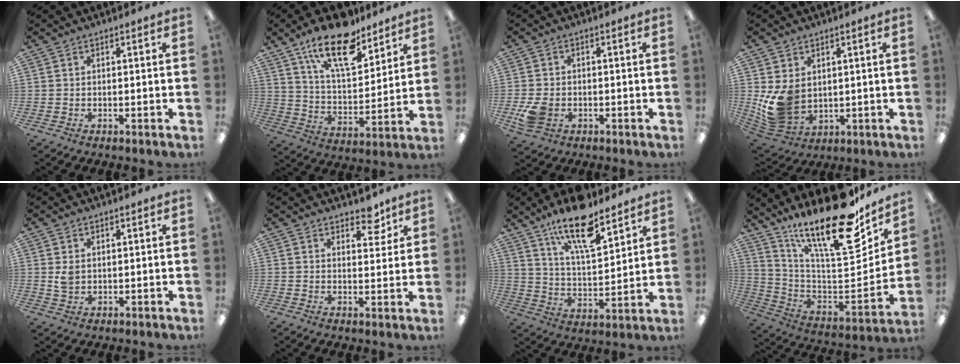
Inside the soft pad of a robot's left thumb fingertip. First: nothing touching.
{"total": 18.6, "force": [13.1, 7.6, 10.9], "torque": [-0.176, -0.071, 0.222]}
{"total": 5.7, "force": [-1.7, 4.2, 3.4], "torque": [-0.063, 0.004, -0.031]}
{"total": 10.4, "force": [1.2, 8.1, 6.4], "torque": [-0.140, -0.008, 0.028]}
{"total": 3.2, "force": [1.1, 2.2, 2.0], "torque": [-0.033, 0.000, 0.019]}
{"total": 5.4, "force": [4.4, 2.4, 2.0], "torque": [-0.001, -0.031, 0.071]}
{"total": 17.3, "force": [12.1, 5.9, 11.0], "torque": [-0.180, -0.062, 0.201]}
{"total": 25.8, "force": [18.1, 6.9, 17.1], "torque": [-0.260, -0.132, 0.299]}